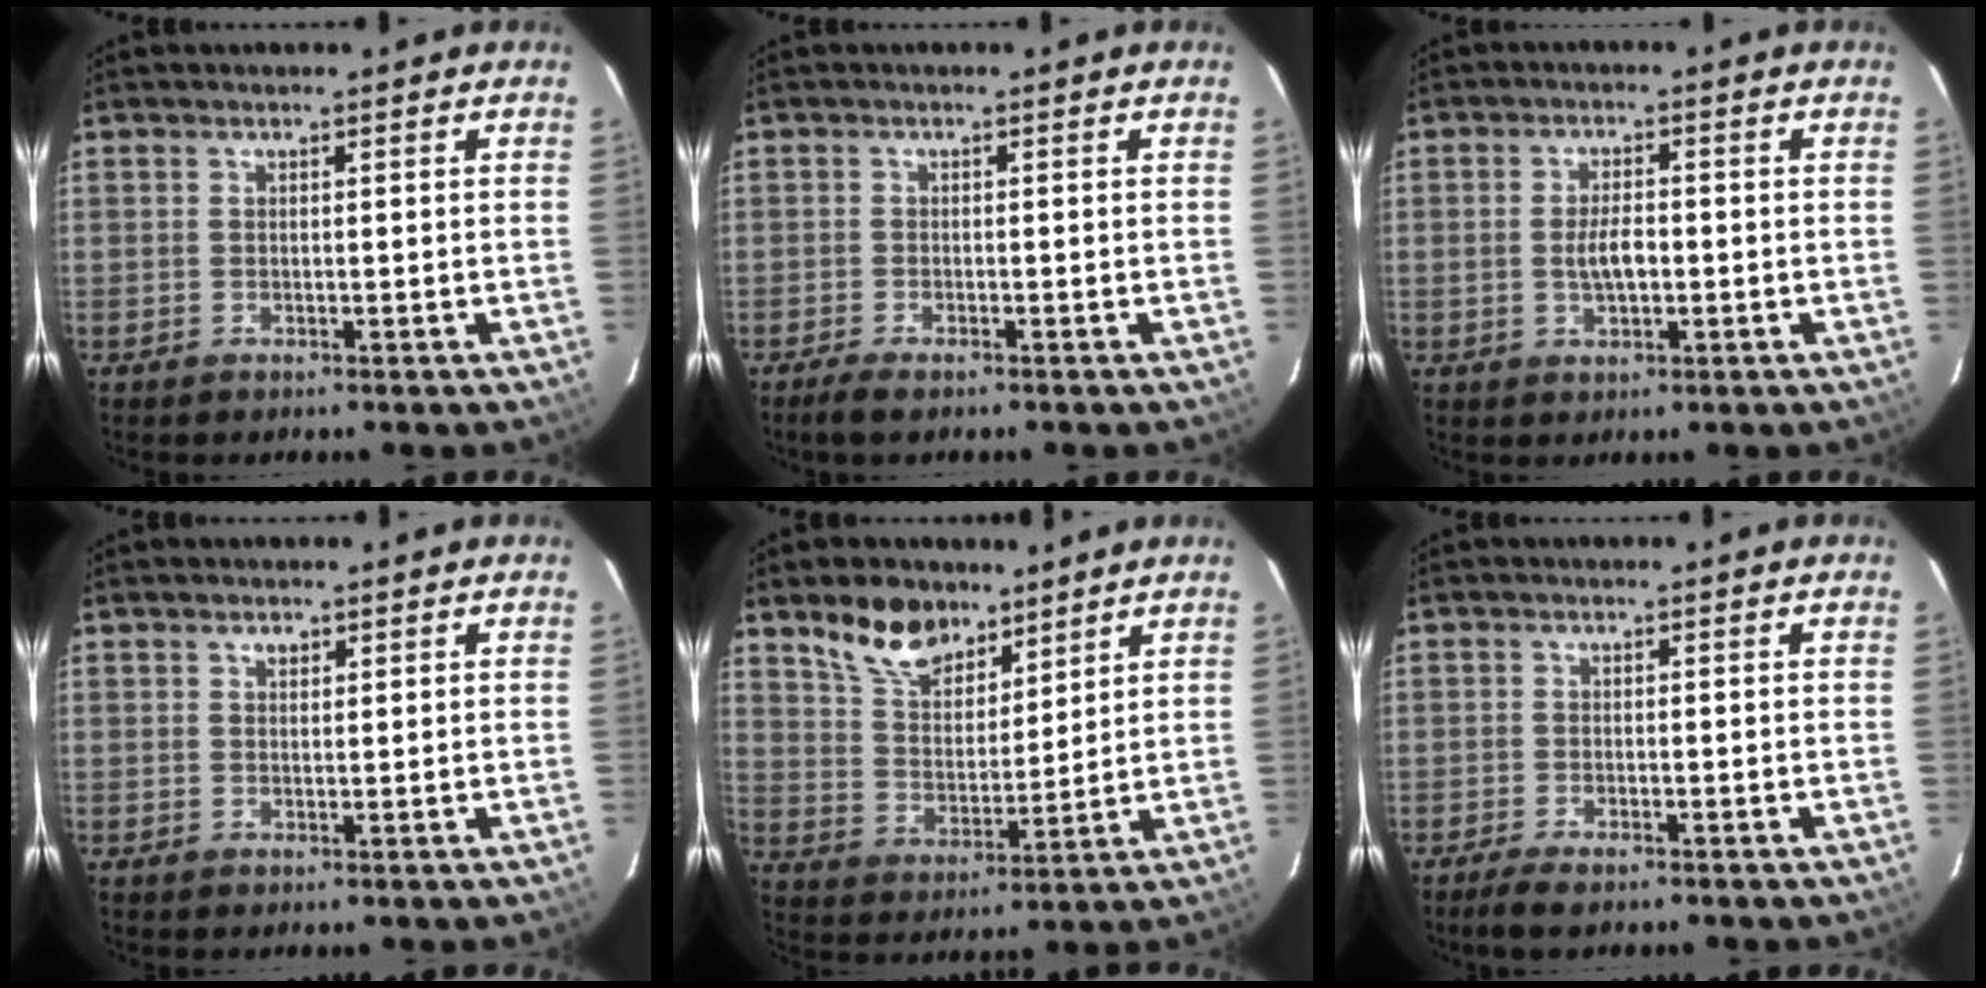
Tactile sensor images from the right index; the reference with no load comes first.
{"total": 2.8, "force": [-2.1, 0.5, 1.7], "torque": [-0.044, -0.006, -0.040]}
{"total": 4.5, "force": [-0.6, 2.0, 4.0], "torque": [-0.075, 0.001, -0.007]}
{"total": 1.1, "force": [0.6, 0.8, 0.5], "torque": [-0.005, 0.004, 0.011]}
{"total": 11.0, "force": [8.0, 5.7, 5.0], "torque": [-0.092, 0.017, 0.152]}
{"total": 3.4, "force": [-2.6, 0.6, 2.1], "torque": [-0.053, -0.009, -0.049]}